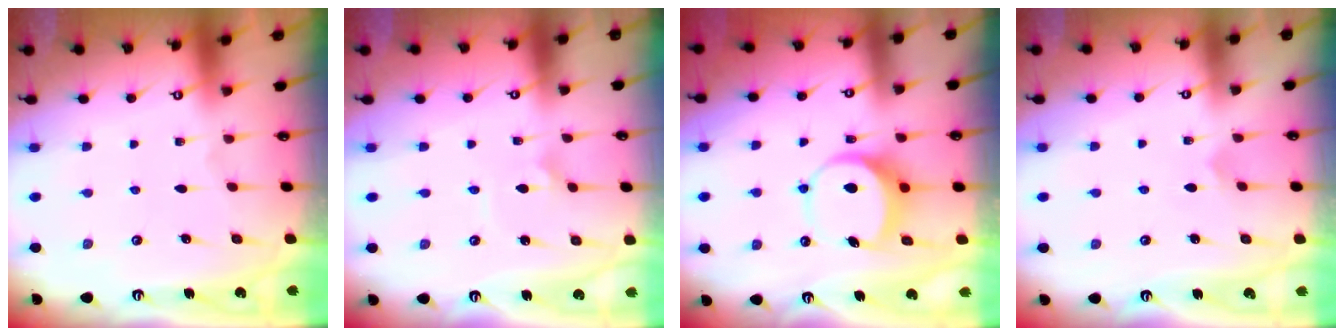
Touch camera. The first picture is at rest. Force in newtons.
{"total": 2.4, "press": 2.4, "slide": 0.2}
{"total": 6.9, "press": 6.8, "slide": 0.9}
{"total": 4.1, "press": 4.1, "slide": 0.2}